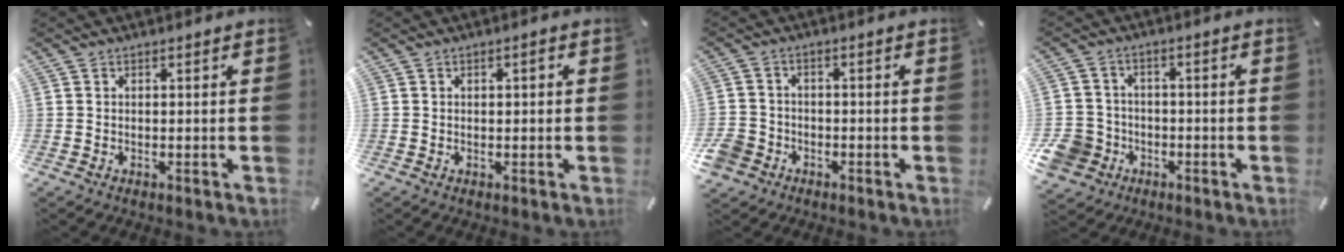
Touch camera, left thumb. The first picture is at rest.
{"total": 1.1, "force": [0.1, 0.6, 0.9], "torque": [-0.010, 0.002, -0.002]}
{"total": 5.3, "force": [-2.7, 4.4, 1.5], "torque": [-0.049, 0.008, -0.053]}
{"total": 8.3, "force": [-3.4, 7.2, 2.3], "torque": [-0.076, 0.027, -0.065]}